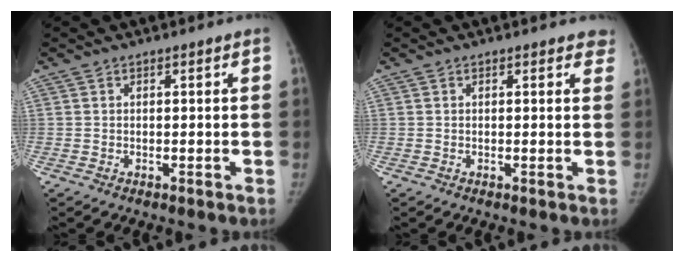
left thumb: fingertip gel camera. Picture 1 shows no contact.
{"total": 2.4, "force": [2.0, 1.1, 0.6], "torque": [0.020, -0.006, 0.008]}